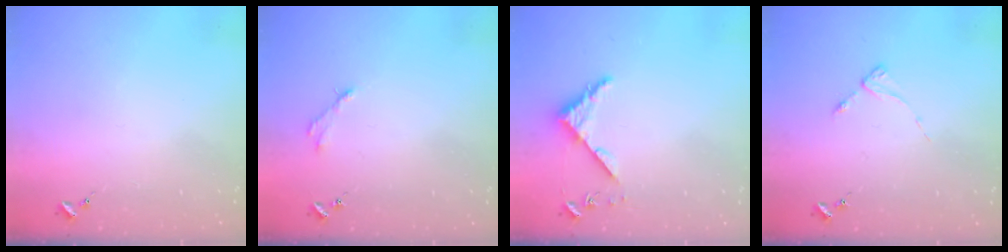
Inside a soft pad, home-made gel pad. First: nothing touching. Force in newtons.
{"total": 2.8, "press": 2.8, "slide": 0.4}
{"total": 4.3, "press": 4.3, "slide": 0.4}
{"total": 2.9, "press": 2.8, "slide": 0.4}